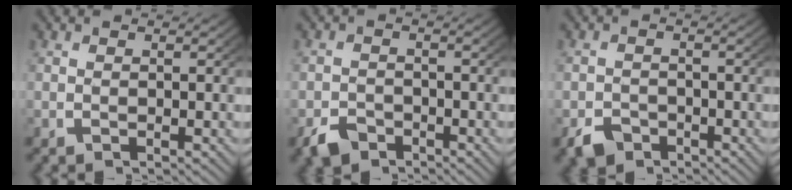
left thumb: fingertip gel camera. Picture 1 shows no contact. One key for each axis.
{"total": 3.2, "fx": -2.6, "fy": 1.7, "fz": 0.7, "tx": -0.013, "ty": -0.016, "tz": -0.043}
{"total": 3.4, "fx": -2.7, "fy": 2.0, "fz": 0.9, "tx": -0.010, "ty": -0.018, "tz": -0.044}